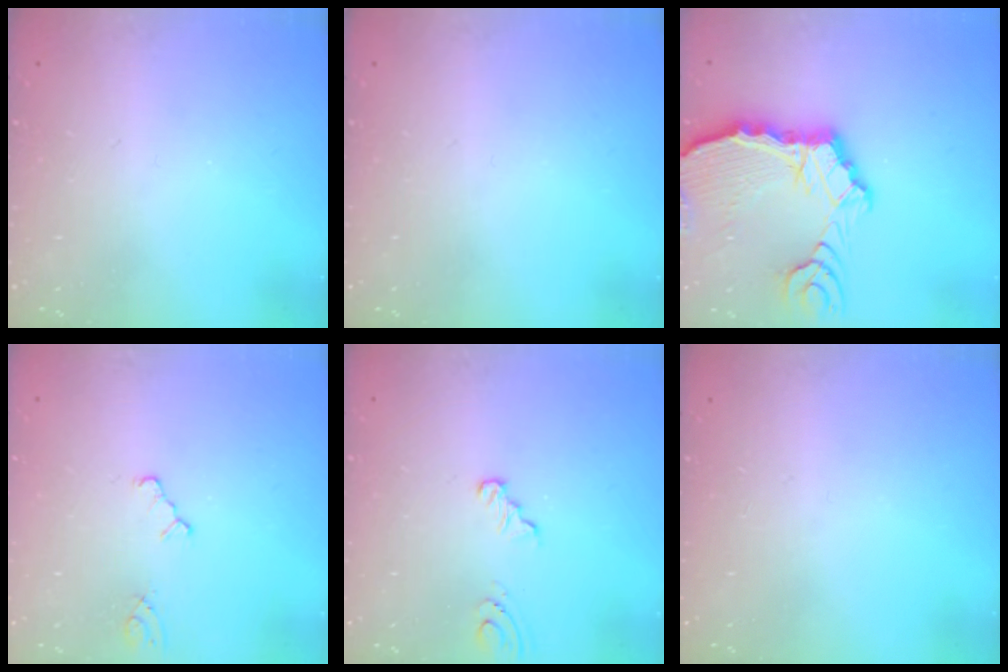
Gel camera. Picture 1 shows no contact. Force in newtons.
{"total": 0.0}
{"total": 11.8, "press": 11.7, "slide": 1.5}
{"total": 2.0, "press": 1.9, "slide": 0.4}
{"total": 3.6, "press": 3.2, "slide": 1.7}
{"total": 0.0}